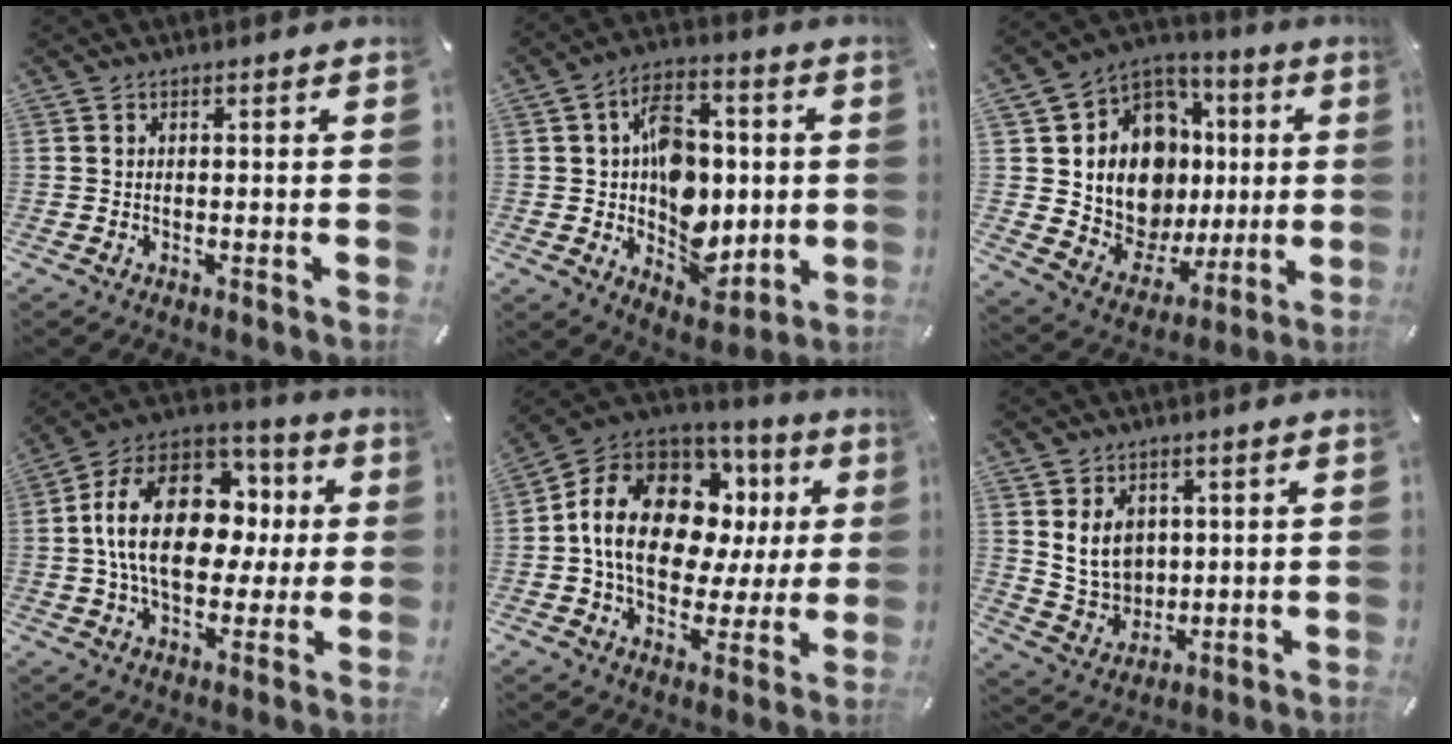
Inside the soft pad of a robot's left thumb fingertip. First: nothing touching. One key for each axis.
{"total": 14.3, "fx": 0.2, "fy": 11.2, "fz": 8.9, "tx": -0.112, "ty": 0.007, "tz": 0.018}
{"total": 14.5, "fx": 1.6, "fy": 12.2, "fz": 7.6, "tx": -0.144, "ty": -0.036, "tz": 0.041}
{"total": 21.8, "fx": 2.8, "fy": 15.3, "fz": 15.3, "tx": -0.285, "ty": 0.009, "tz": 0.050}
{"total": 19.1, "fx": 4.0, "fy": 13.9, "fz": 12.6, "tx": -0.226, "ty": -0.014, "tz": 0.070}
{"total": 8.3, "fx": 2.8, "fy": 7.3, "fz": 2.9, "tx": -0.070, "ty": -0.014, "tz": 0.054}